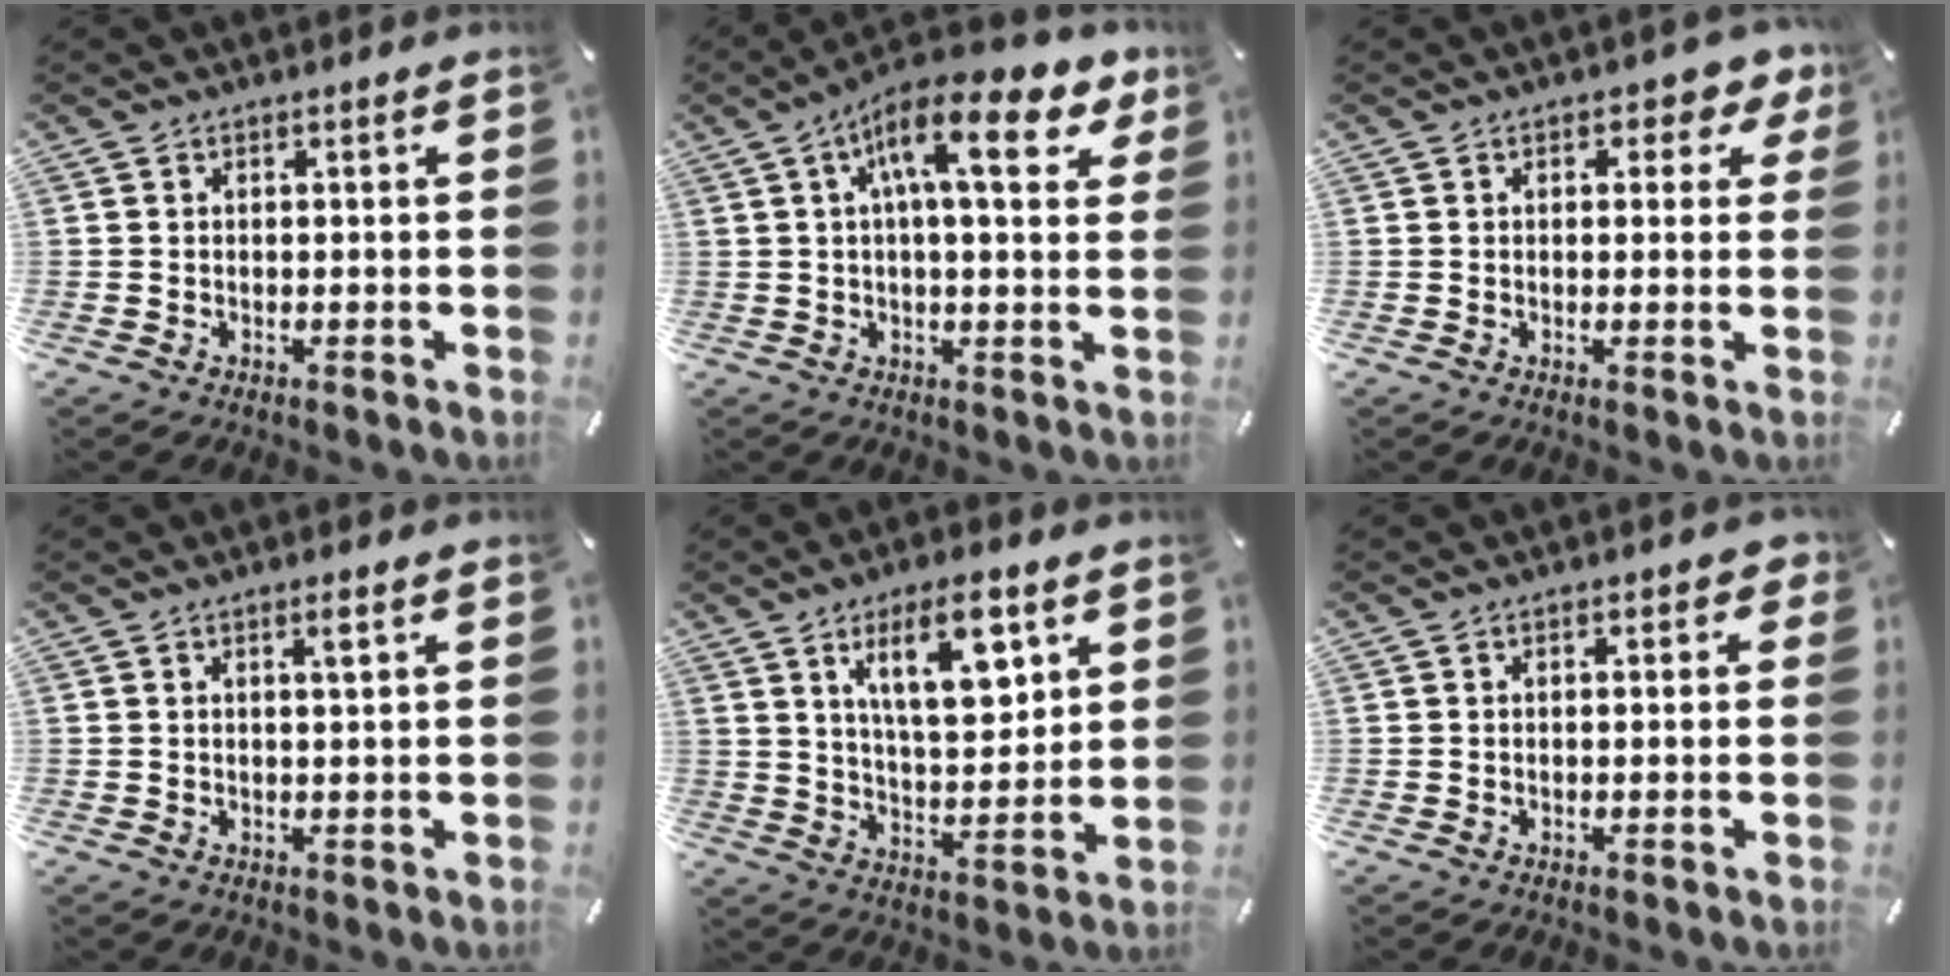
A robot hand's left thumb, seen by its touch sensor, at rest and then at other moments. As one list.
[{"total": 14.4, "force": [5.8, 4.7, 12.3], "torque": [-0.190, -0.019, 0.090]}, {"total": 3.8, "force": [1.6, 2.3, 2.5], "torque": [-0.023, 0.000, 0.018]}, {"total": 1.9, "force": [0.8, 0.1, 1.7], "torque": [-0.036, -0.001, 0.012]}, {"total": 13.7, "force": [7.0, 5.7, 10.2], "torque": [-0.156, -0.023, 0.116]}, {"total": 1.4, "force": [0.1, 0.9, 1.1], "torque": [-0.013, 0.003, -0.001]}]